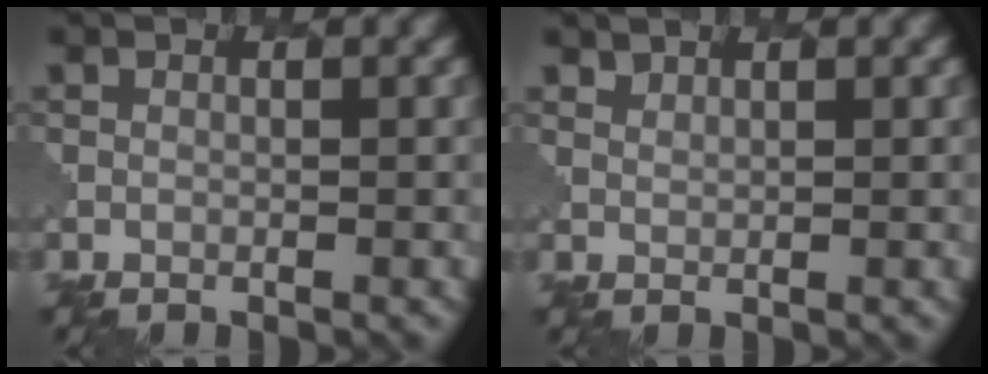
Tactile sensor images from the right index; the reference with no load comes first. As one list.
[{"total": 1.7, "force": [1.7, 0.1, -0.1], "torque": [-0.006, -0.008, 0.031]}]